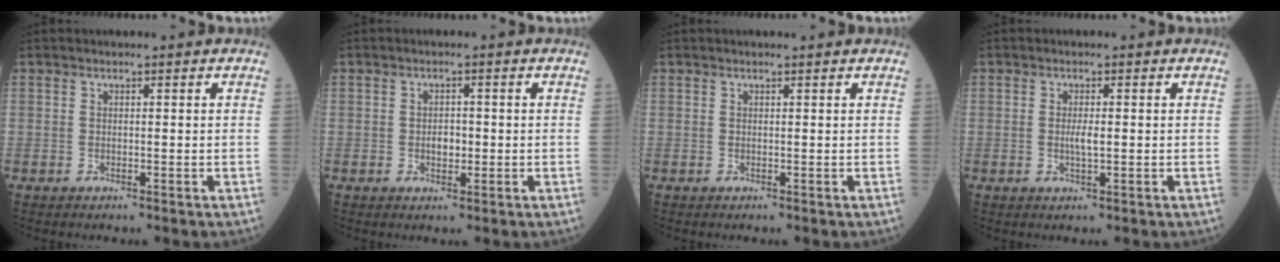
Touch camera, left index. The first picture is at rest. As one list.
[{"total": 2.0, "force": [-0.3, 1.3, 1.5], "torque": [-0.024, 0.003, -0.003]}, {"total": 1.1, "force": [1.0, -0.1, 0.4], "torque": [-0.009, 0.004, 0.014]}, {"total": 1.9, "force": [0.0, 0.3, 1.9], "torque": [-0.040, -0.001, 0.001]}]